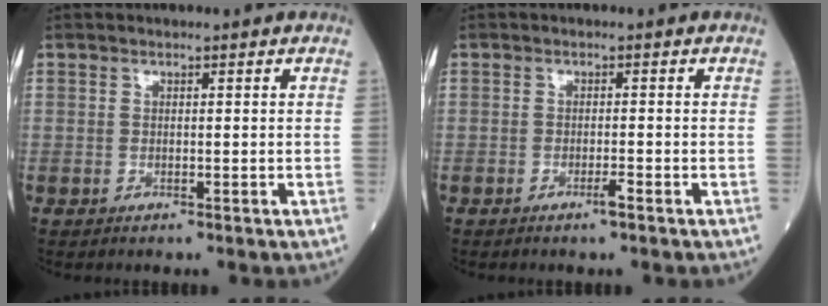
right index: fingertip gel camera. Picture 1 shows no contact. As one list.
[{"total": 1.4, "force": [-0.9, -0.1, 1.0], "torque": [-0.021, -0.001, -0.017]}]